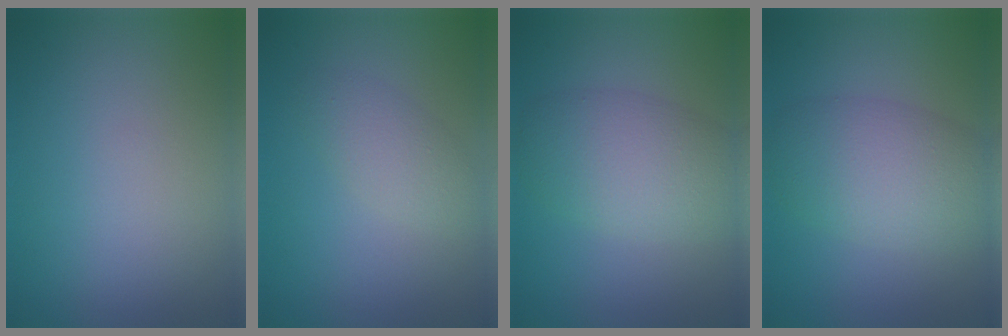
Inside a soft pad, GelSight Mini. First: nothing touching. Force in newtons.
{"total": 2.5, "press": 2.5, "slide": 0.0}
{"total": 5.8, "press": 5.8, "slide": 0.6}
{"total": 6.2, "press": 6.2, "slide": 0.1}